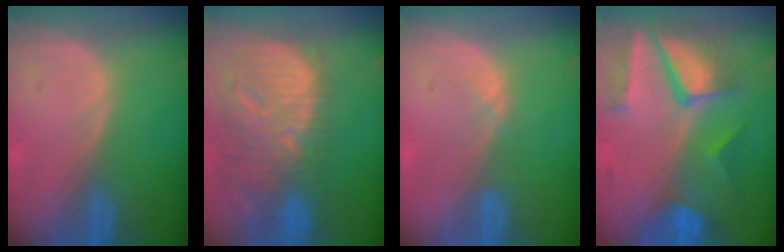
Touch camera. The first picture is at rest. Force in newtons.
{"total": 13.3, "press": 11.6, "slide": 6.6}
{"total": 0.9, "press": 0.9, "slide": 0.3}
{"total": 10.5, "press": 8.8, "slide": 5.7}